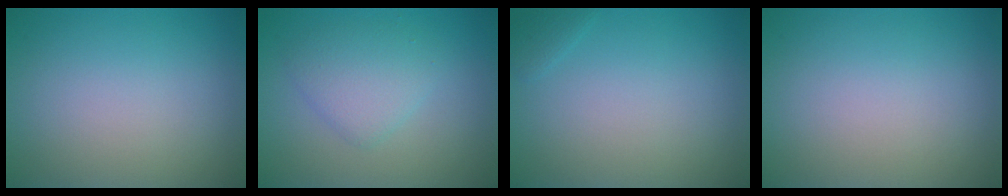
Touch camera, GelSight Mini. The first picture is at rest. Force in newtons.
{"total": 2.9, "press": 2.9, "slide": 0.0}
{"total": 0.7, "press": 0.7, "slide": 0.1}
{"total": 0.0}